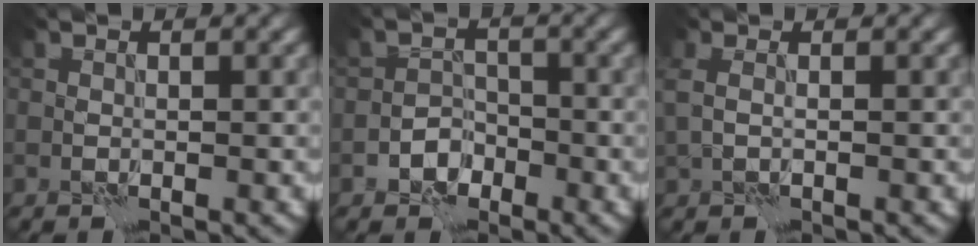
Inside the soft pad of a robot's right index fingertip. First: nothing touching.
{"total": 2.1, "force": [-1.2, 1.7, 0.7], "torque": [-0.004, 0.008, -0.024]}
{"total": 1.8, "force": [0.5, 1.0, 1.4], "torque": [-0.036, 0.001, 0.009]}